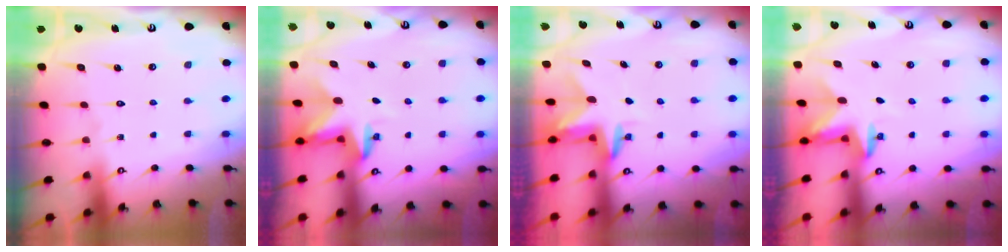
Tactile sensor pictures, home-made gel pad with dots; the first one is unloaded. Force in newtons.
{"total": 3.5, "press": 3.5, "slide": 0.1}
{"total": 3.0, "press": 3.0, "slide": 0.2}
{"total": 2.9, "press": 2.8, "slide": 0.6}